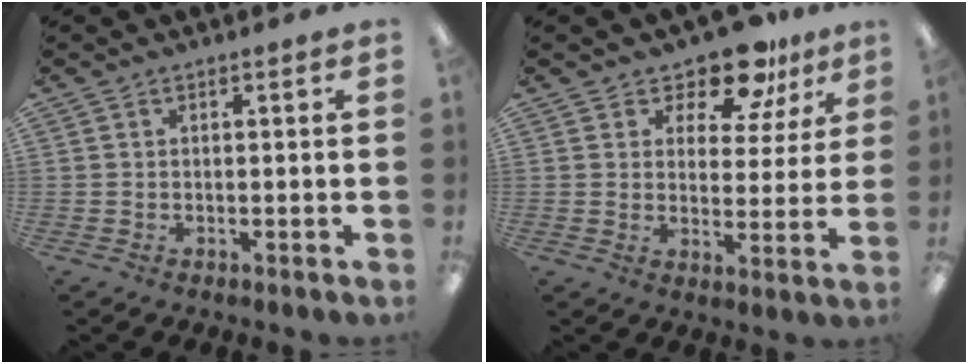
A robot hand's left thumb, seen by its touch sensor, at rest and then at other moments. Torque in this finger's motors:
{"motor_torque": [0.19, 0.32, -0.42, -0.03, -0.01]}